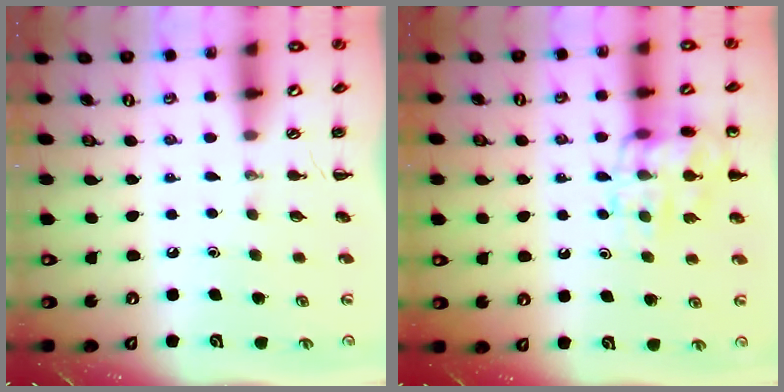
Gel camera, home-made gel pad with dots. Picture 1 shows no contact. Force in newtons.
{"total": 14.4, "press": 14.4, "slide": 1.1}